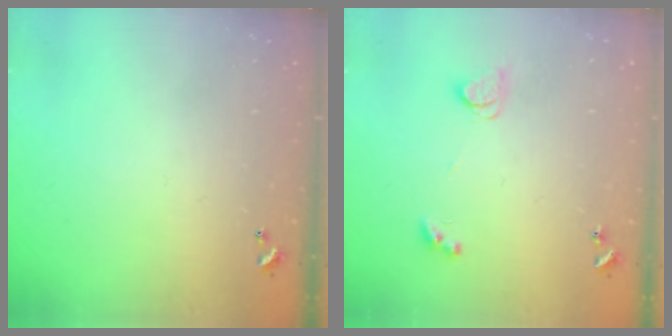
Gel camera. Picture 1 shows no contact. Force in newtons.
{"total": 2.5, "press": 2.5, "slide": 0.3}